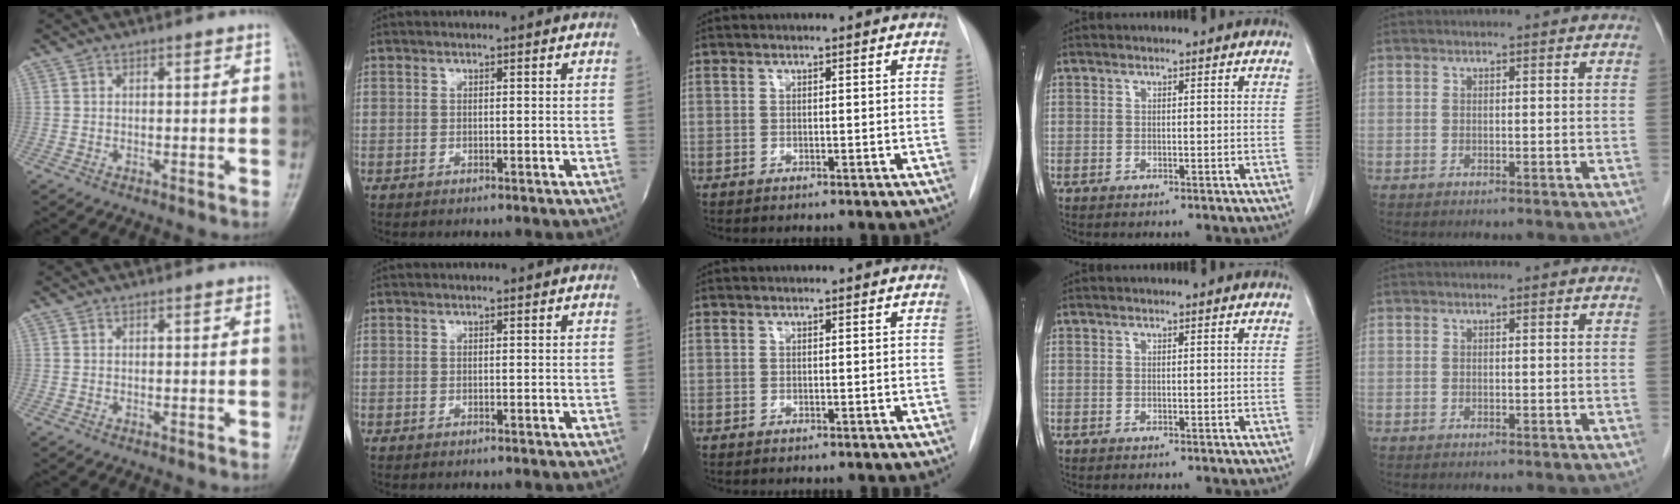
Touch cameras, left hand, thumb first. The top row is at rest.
{}